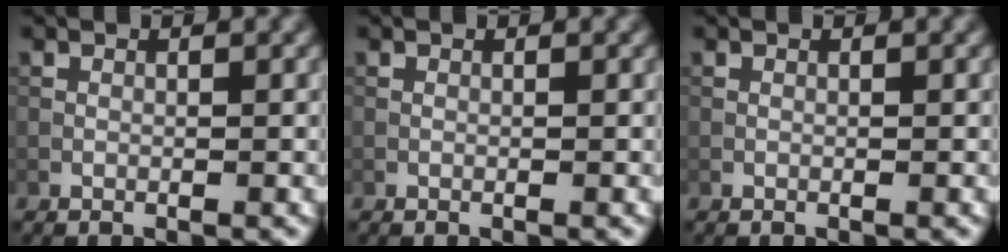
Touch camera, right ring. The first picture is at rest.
{"total": 0.0}
{"total": 0.0}